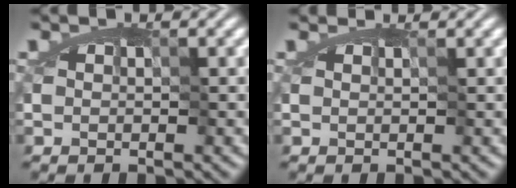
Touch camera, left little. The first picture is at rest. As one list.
[{"total": 0.6, "force": [0.5, 0.0, -0.2], "torque": [-0.004, -0.006, 0.017]}]